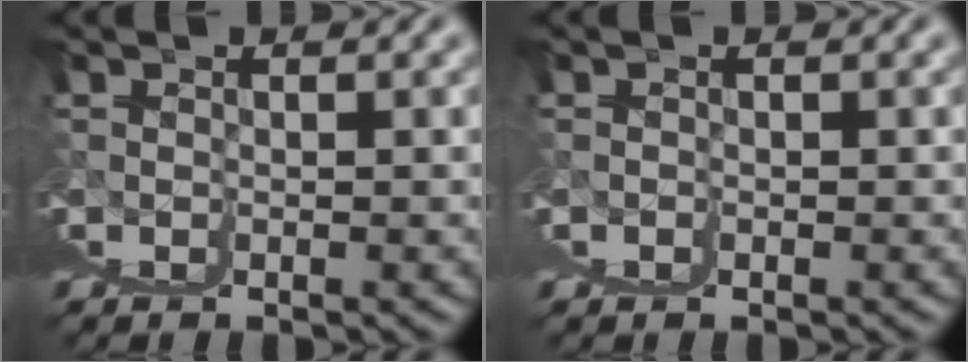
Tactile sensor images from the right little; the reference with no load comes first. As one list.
[{"total": 1.3, "force": [0.6, -0.9, -0.7], "torque": [0.014, 0.001, 0.010]}]